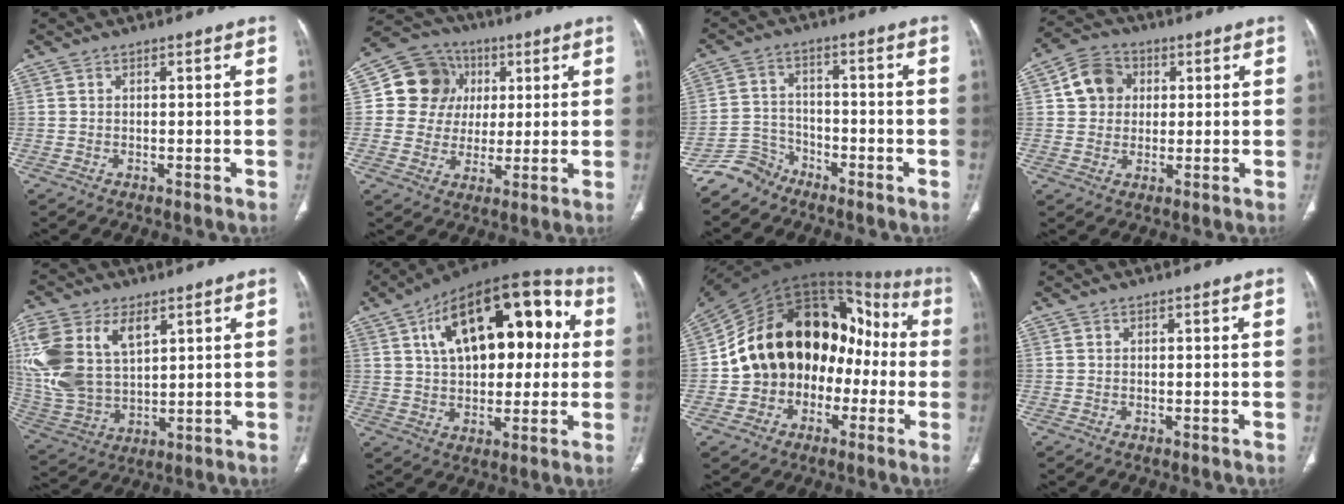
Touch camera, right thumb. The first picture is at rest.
{"total": 12.4, "force": [3.0, 11.3, 4.2], "torque": [-0.037, 0.005, 0.046]}
{"total": 5.7, "force": [-4.9, 3.0, -0.4], "torque": [0.020, 0.037, -0.104]}
{"total": 8.0, "force": [1.9, 6.9, 3.5], "torque": [-0.041, 0.005, 0.025]}
{"total": 19.4, "force": [7.1, 11.8, 13.7], "torque": [-0.305, -0.013, 0.146]}
{"total": 24.5, "force": [6.2, 12.9, 19.9], "torque": [-0.272, 0.030, 0.090]}
{"total": 24.1, "force": [-2.1, 17.5, 16.4], "torque": [-0.227, 0.067, -0.032]}
{"total": 0.0}